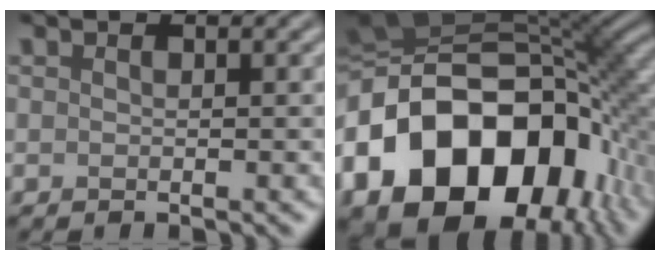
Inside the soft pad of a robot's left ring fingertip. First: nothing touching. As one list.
[{"total": 19.8, "force": [-5.3, 13.7, 13.3], "torque": [-0.271, -0.008, -0.094]}]